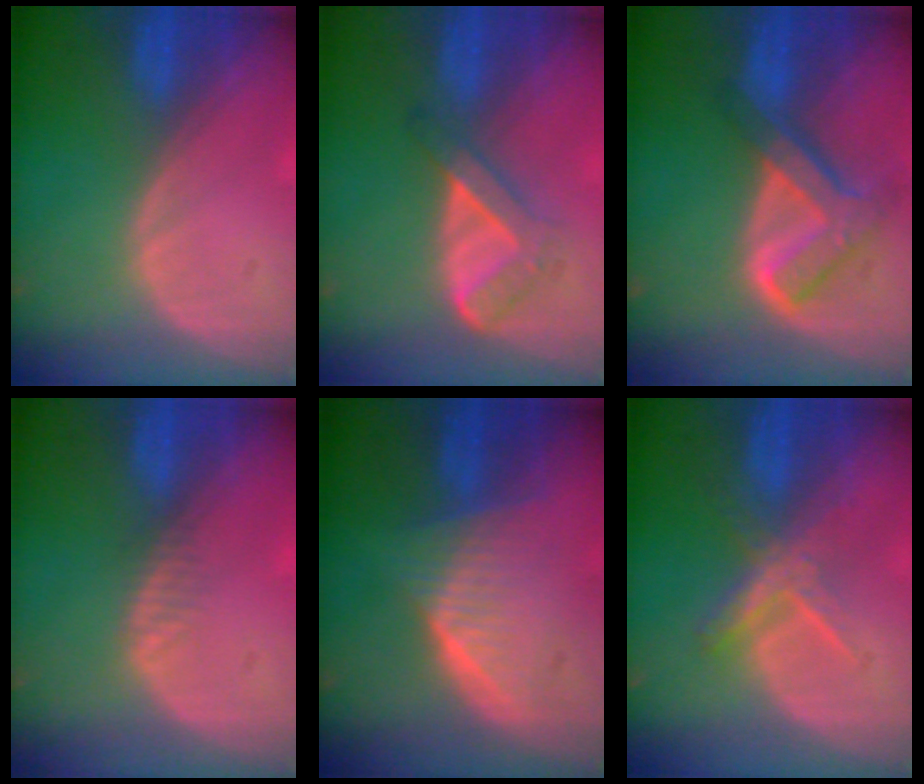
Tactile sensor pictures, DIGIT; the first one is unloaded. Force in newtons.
{"total": 5.6, "press": 4.7, "slide": 3.0}
{"total": 7.8, "press": 6.6, "slide": 4.1}
{"total": 1.3, "press": 1.1, "slide": 0.7}
{"total": 6.2, "press": 6.1, "slide": 1.2}
{"total": 5.5, "press": 5.1, "slide": 2.1}